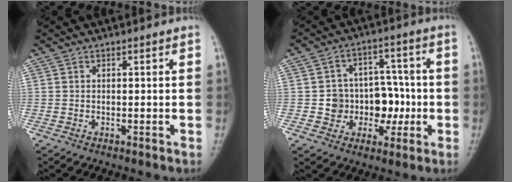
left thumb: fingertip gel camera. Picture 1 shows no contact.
{"total": 10.4, "force": [-1.8, 8.6, 5.6], "torque": [-0.025, 0.035, -0.024]}